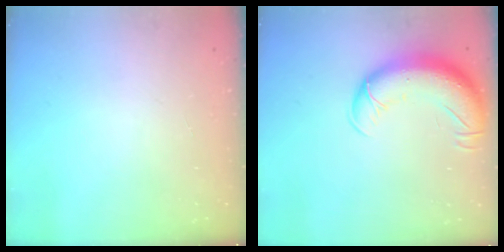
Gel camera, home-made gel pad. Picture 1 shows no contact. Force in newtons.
{"total": 15.0, "press": 14.6, "slide": 3.6}